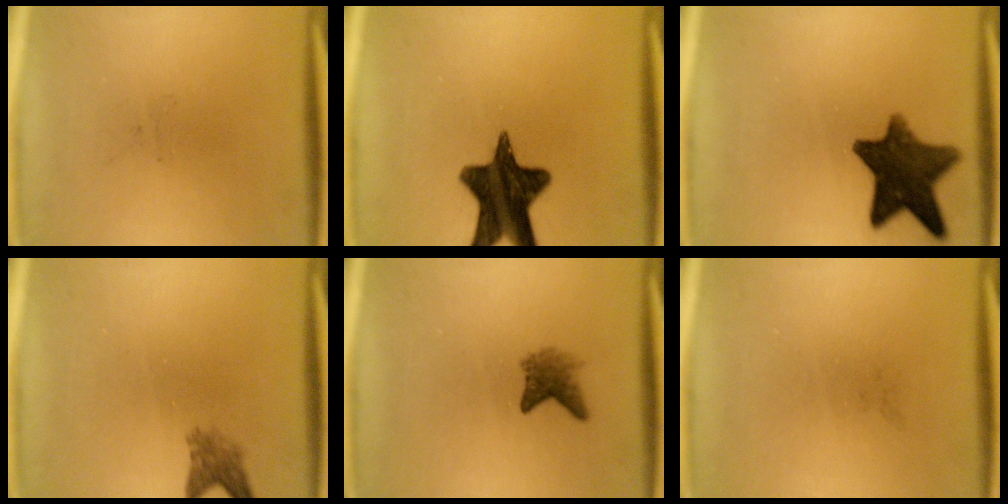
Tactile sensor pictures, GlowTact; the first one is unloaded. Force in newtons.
{"total": 14.7}
{"total": 12.0}
{"total": 2.5}
{"total": 2.7}
{"total": 0.0}